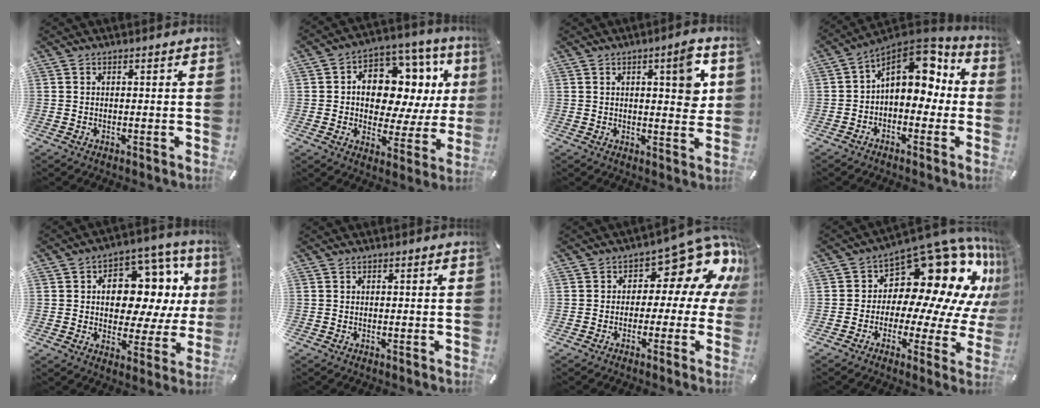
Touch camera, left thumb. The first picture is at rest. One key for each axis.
{"total": 13.0, "fx": 4.1, "fy": 9.5, "fz": 7.9, "tx": -0.112, "ty": -0.038, "tz": 0.077}
{"total": 8.4, "fx": 3.1, "fy": 2.9, "fz": 7.2, "tx": -0.090, "ty": -0.014, "tz": 0.044}
{"total": 12.0, "fx": 3.6, "fy": 8.3, "fz": 7.9, "tx": -0.099, "ty": -0.027, "tz": 0.063}
{"total": 14.3, "fx": 3.6, "fy": 9.8, "fz": 9.8, "tx": -0.123, "ty": -0.032, "tz": 0.065}
{"total": 0.0}
{"total": 12.9, "fx": 6.9, "fy": 7.0, "fz": 8.4, "tx": -0.106, "ty": -0.059, "tz": 0.113}
{"total": 18.4, "fx": 9.9, "fy": 10.3, "fz": 11.6, "tx": -0.155, "ty": -0.097, "tz": 0.165}